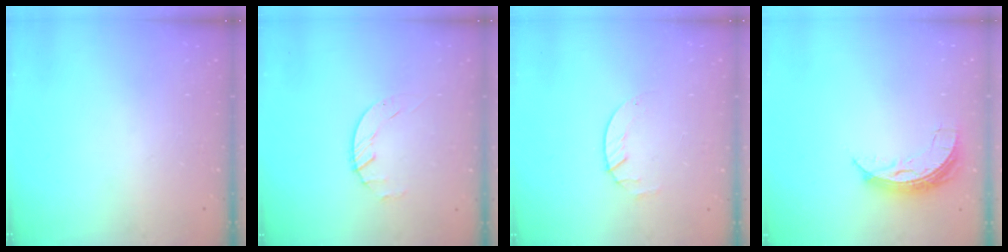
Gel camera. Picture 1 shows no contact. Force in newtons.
{"total": 1.4, "press": 1.4, "slide": 0.2}
{"total": 1.4, "press": 1.4, "slide": 0.2}
{"total": 6.8, "press": 6.8, "slide": 0.4}